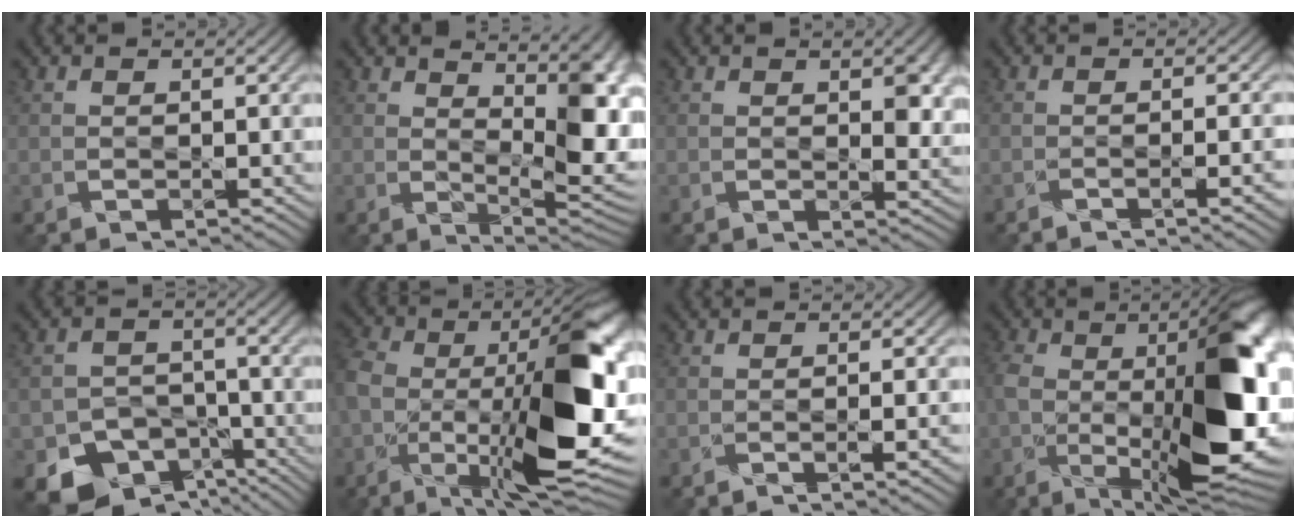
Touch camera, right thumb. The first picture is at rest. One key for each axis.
{"total": 11.4, "fx": 3.1, "fy": 4.3, "fz": 10.1, "tx": -0.124, "ty": 0.005, "tz": 0.052}
{"total": 3.7, "fx": 1.0, "fy": 1.8, "fz": 3.1, "tx": -0.047, "ty": -0.006, "tz": 0.020}
{"total": 3.6, "fx": -1.7, "fy": 0.8, "fz": 3.1, "tx": -0.040, "ty": 0.006, "tz": -0.032}
{"total": 10.6, "fx": -7.0, "fy": 7.0, "fz": 3.9, "tx": -0.065, "ty": -0.020, "tz": -0.109}
{"total": 18.4, "fx": -4.5, "fy": 7.2, "fz": 16.3, "tx": -0.276, "ty": 0.000, "tz": -0.069}
{"total": 3.3, "fx": -1.6, "fy": 0.7, "fz": 2.8, "tx": -0.038, "ty": 0.006, "tz": -0.032}
{"total": 17.9, "fx": -2.3, "fy": 6.8, "fz": 16.4, "tx": -0.272, "ty": -0.025, "tz": -0.028}